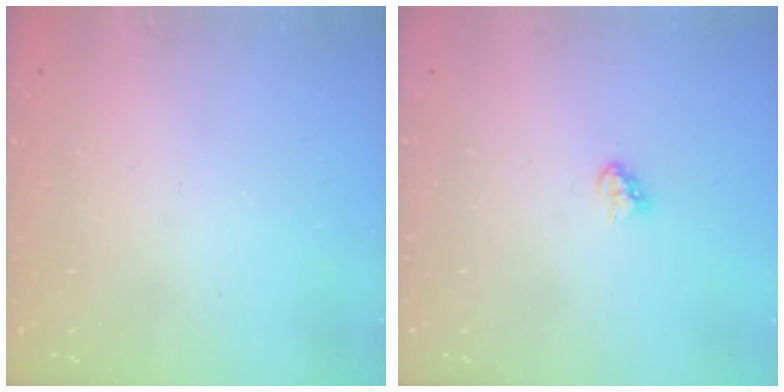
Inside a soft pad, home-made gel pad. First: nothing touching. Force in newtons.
{"total": 3.2, "press": 3.1, "slide": 0.7}